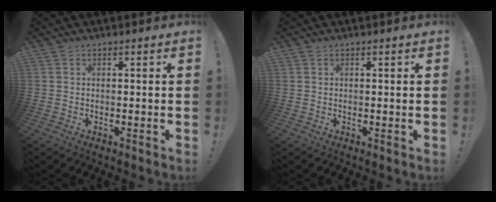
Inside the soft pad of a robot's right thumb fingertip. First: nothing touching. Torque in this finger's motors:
{"motor_torque": [-0.29, -0.25, -0.36, 0.11, -0.02]}